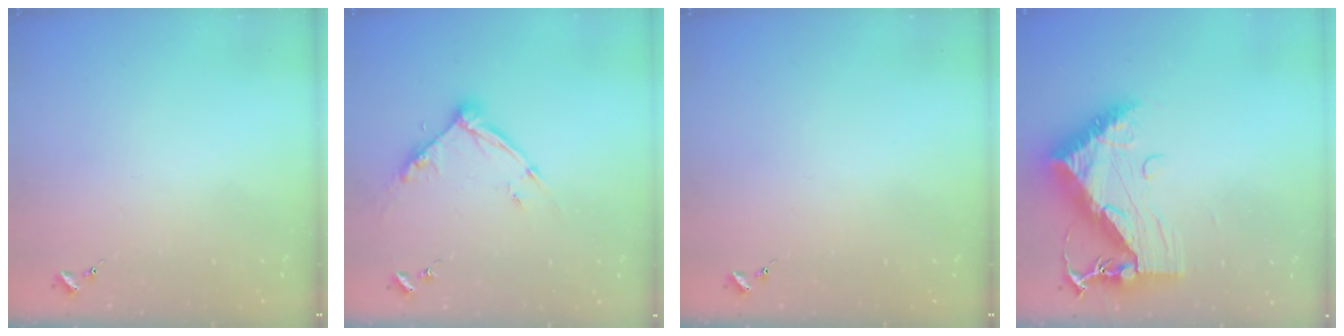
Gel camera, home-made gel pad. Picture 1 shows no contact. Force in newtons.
{"total": 10.3, "press": 10.2, "slide": 0.9}
{"total": 0.0}
{"total": 14.1, "press": 14.0, "slide": 1.3}